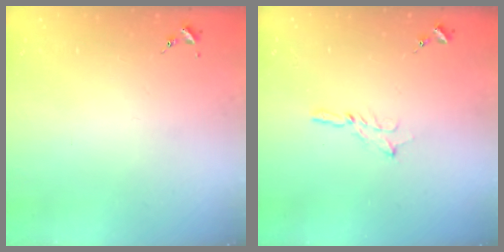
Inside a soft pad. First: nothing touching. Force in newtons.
{"total": 2.0, "press": 2.0, "slide": 0.2}